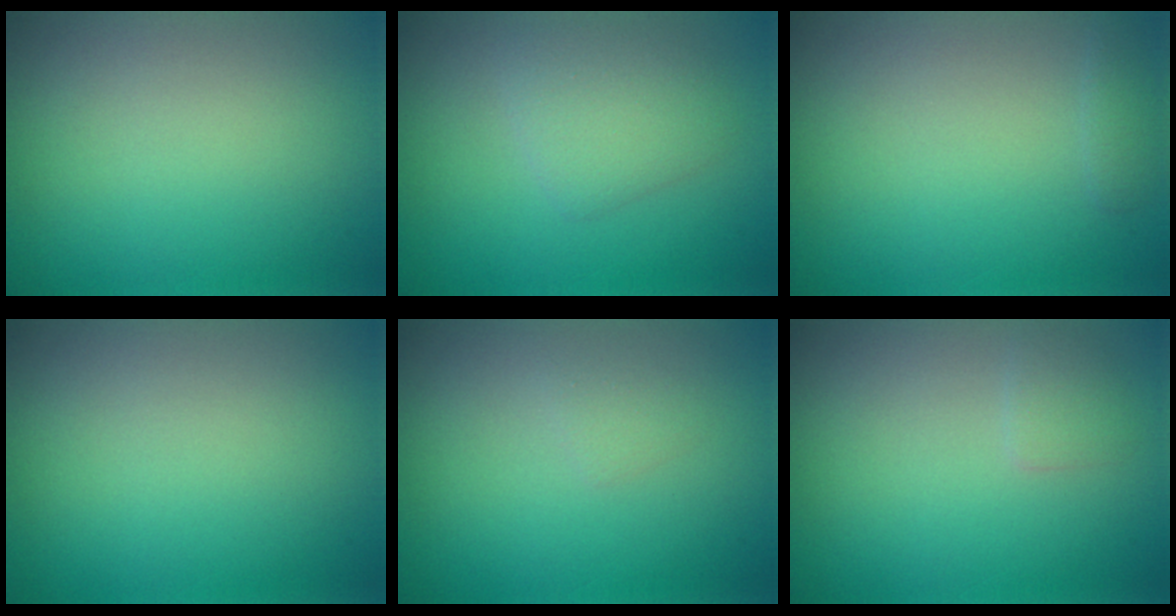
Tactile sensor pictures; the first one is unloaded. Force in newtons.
{"total": 2.7, "press": 2.7, "slide": 0.0}
{"total": 0.8, "press": 0.8, "slide": 0.1}
{"total": 0.0}
{"total": 0.8, "press": 0.8, "slide": 0.0}
{"total": 1.0, "press": 1.0, "slide": 0.0}